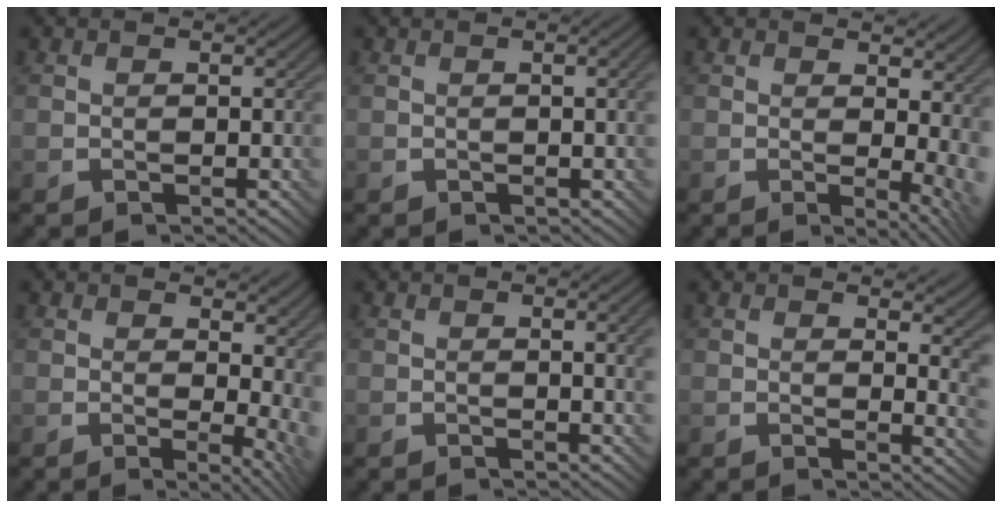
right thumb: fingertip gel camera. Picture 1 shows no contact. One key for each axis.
{"total": 1.5, "fx": 0.1, "fy": 0.1, "fz": 1.5, "tx": -0.021, "ty": 0.003, "tz": 0.001}
{"total": 6.7, "fx": 1.0, "fy": 2.3, "fz": 6.2, "tx": -0.080, "ty": -0.006, "tz": 0.017}
{"total": 7.2, "fx": 1.3, "fy": 2.9, "fz": 6.5, "tx": -0.084, "ty": -0.005, "tz": 0.023}
{"total": 3.0, "fx": 0.5, "fy": 0.5, "fz": 2.9, "tx": -0.039, "ty": 0.006, "tz": 0.007}
{"total": 4.8, "fx": 1.9, "fy": 1.5, "fz": 4.2, "tx": -0.058, "ty": -0.004, "tz": 0.032}